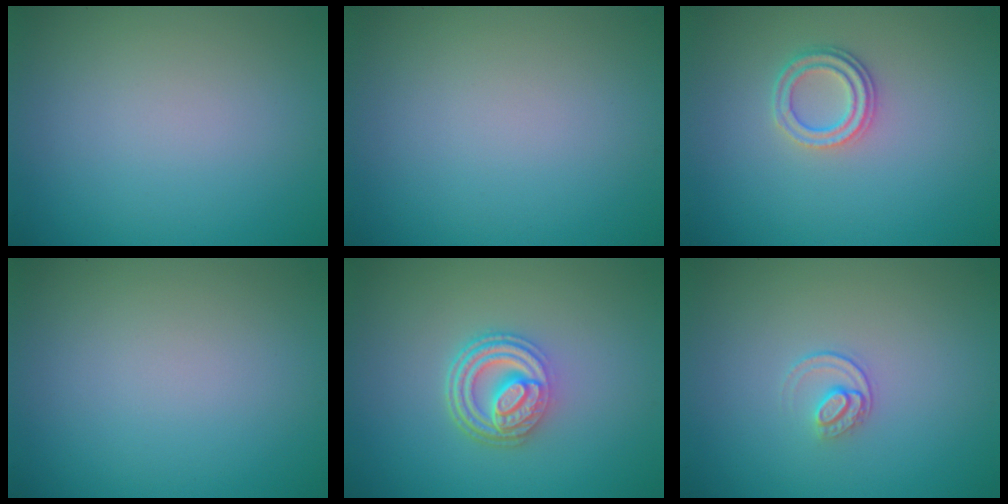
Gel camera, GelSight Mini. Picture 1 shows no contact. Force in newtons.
{"total": 0.0}
{"total": 2.3, "press": 2.1, "slide": 1.0}
{"total": 0.0}
{"total": 4.9, "press": 3.6, "slide": 3.3}
{"total": 1.4, "press": 0.9, "slide": 1.0}